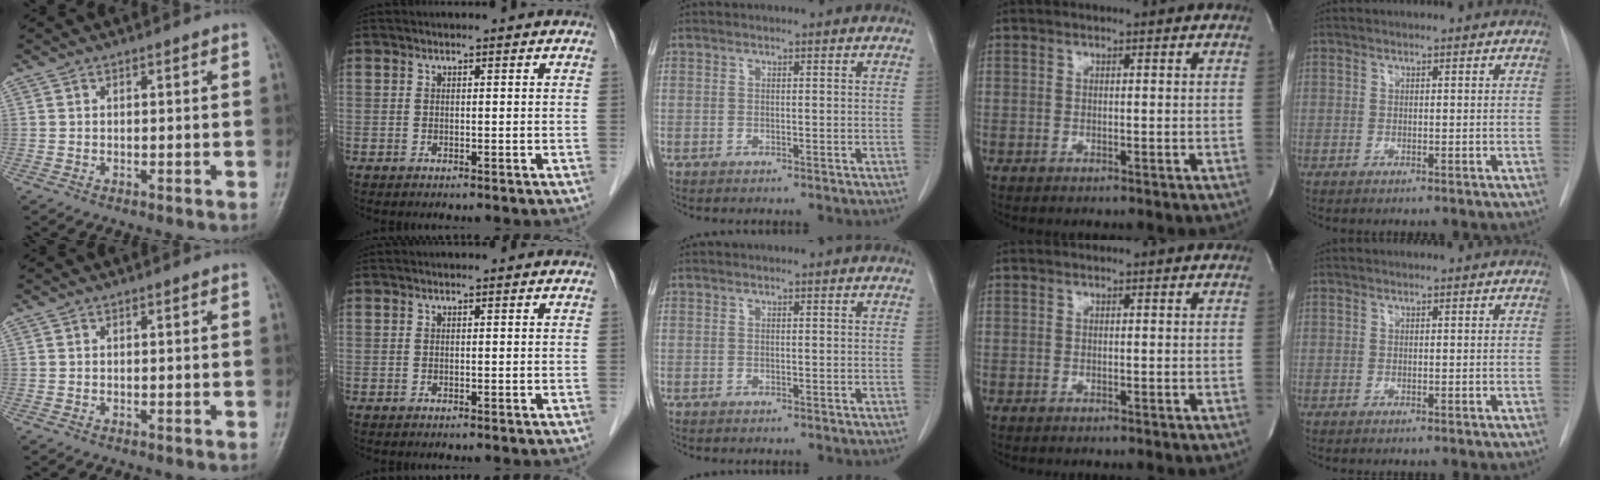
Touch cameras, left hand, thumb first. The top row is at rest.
{}